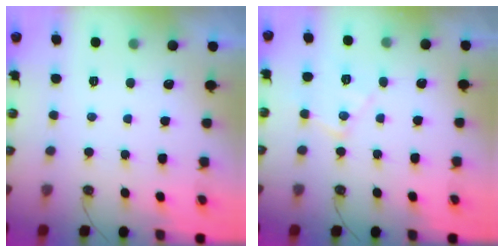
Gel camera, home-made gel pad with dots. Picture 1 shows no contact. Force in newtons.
{"total": 9.5, "press": 9.5, "slide": 0.6}